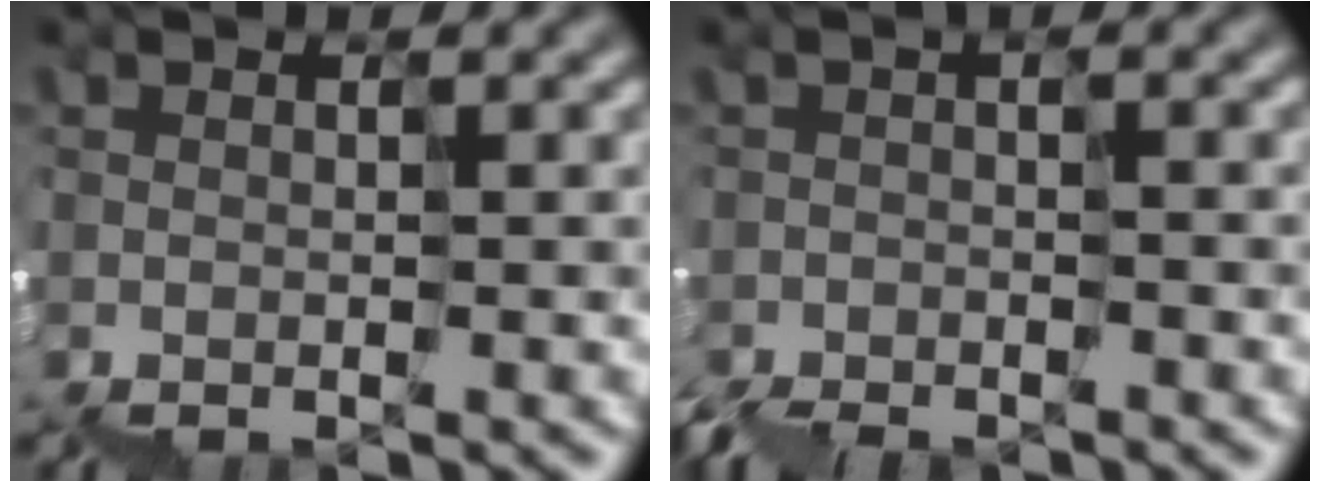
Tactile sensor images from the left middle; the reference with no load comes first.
{"total": 3.8, "force": [-3.8, 0.3, 0.4], "torque": [-0.014, -0.003, -0.057]}